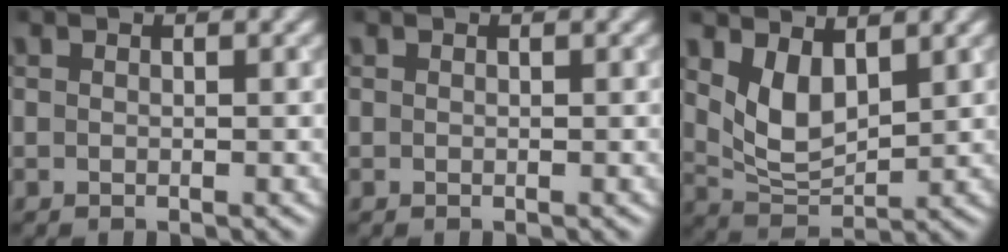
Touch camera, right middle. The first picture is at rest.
{"total": 0.0}
{"total": 4.4, "force": [1.9, 2.3, 3.2], "torque": [-0.070, -0.009, 0.043]}